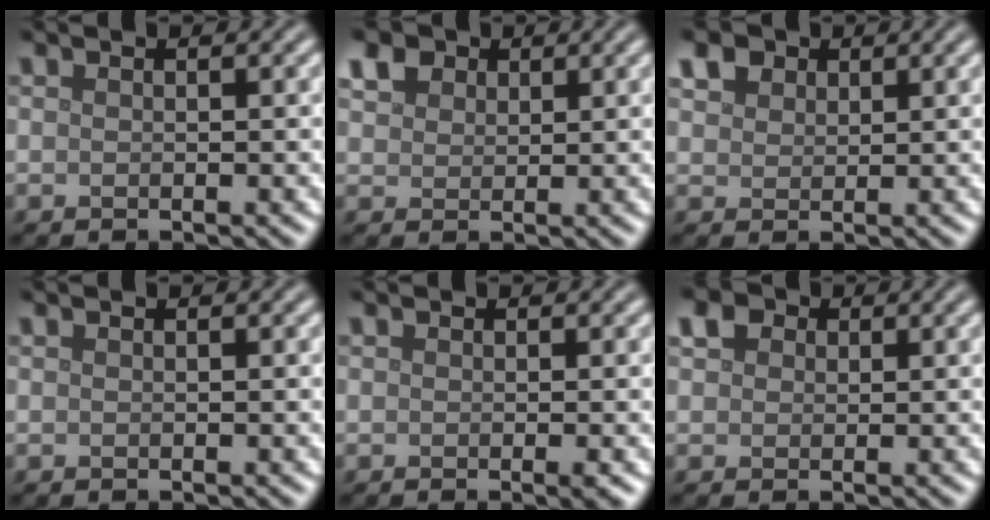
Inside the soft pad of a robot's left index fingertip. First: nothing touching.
{"total": 2.9, "force": [1.7, 2.0, 1.2], "torque": [-0.034, 0.009, 0.031]}
{"total": 3.1, "force": [1.9, 2.1, 1.3], "torque": [-0.035, 0.006, 0.032]}
{"total": 0.0}
{"total": 0.8, "force": [-0.1, 0.1, 0.8], "torque": [-0.012, -0.003, -0.003]}
{"total": 2.0, "force": [0.8, 1.6, 0.8], "torque": [-0.017, 0.004, 0.010]}